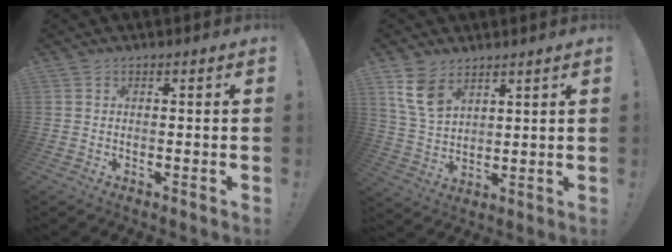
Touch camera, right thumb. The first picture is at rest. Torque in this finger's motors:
{"motor_torque": [0.08, 0.13, -0.19, 0.14, 0.23]}